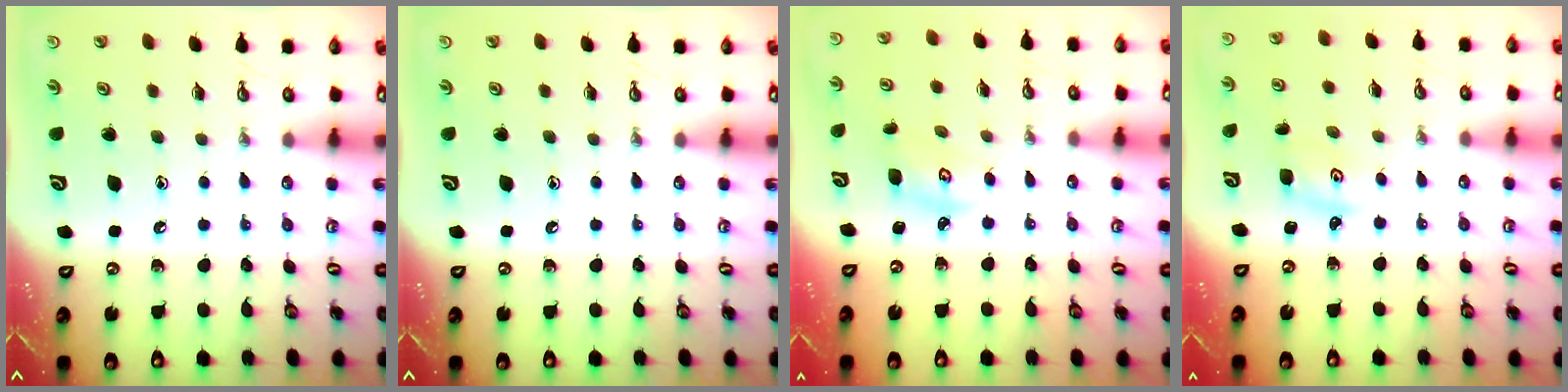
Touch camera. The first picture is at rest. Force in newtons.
{"total": 0.0}
{"total": 2.9, "press": 2.9, "slide": 0.4}
{"total": 1.6, "press": 1.6, "slide": 0.3}